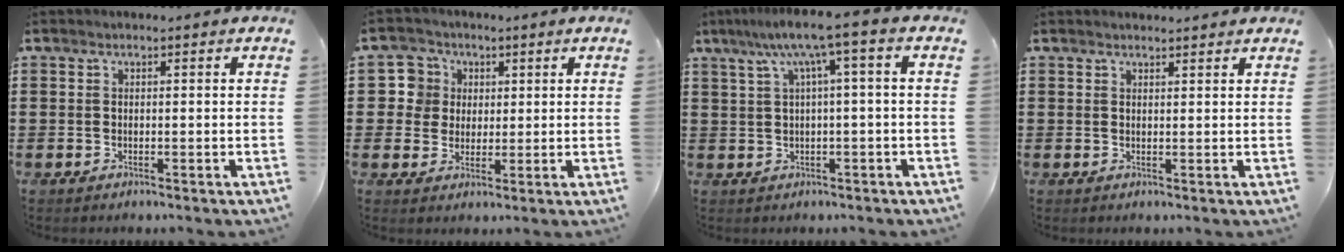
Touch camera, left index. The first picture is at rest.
{"total": 5.7, "force": [1.9, 5.4, 0.3], "torque": [-0.021, 0.009, 0.030]}
{"total": 6.9, "force": [1.7, 0.1, 6.6], "torque": [-0.132, 0.000, 0.024]}
{"total": 1.2, "force": [1.1, 0.2, 0.1], "torque": [-0.005, 0.000, 0.023]}